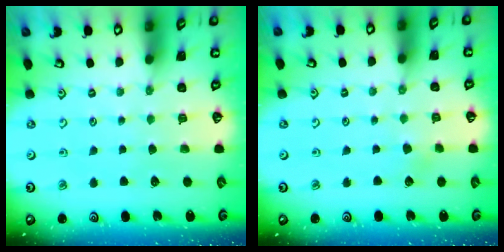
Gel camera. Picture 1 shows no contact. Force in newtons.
{"total": 1.4, "press": 1.4, "slide": 0.1}